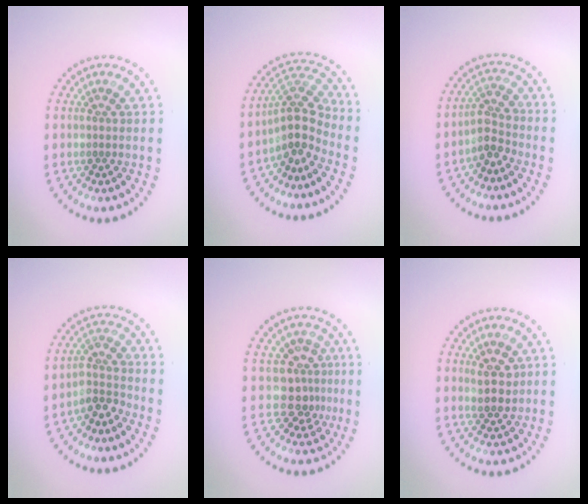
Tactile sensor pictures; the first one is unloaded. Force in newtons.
{"total": 3.9, "press": 2.9, "slide": 2.6}
{"total": 2.5, "press": 2.0, "slide": 1.5}
{"total": 2.7, "press": 2.0, "slide": 1.8}
{"total": 3.1, "press": 2.2, "slide": 2.2}
{"total": 2.4, "press": 2.2, "slide": 0.7}